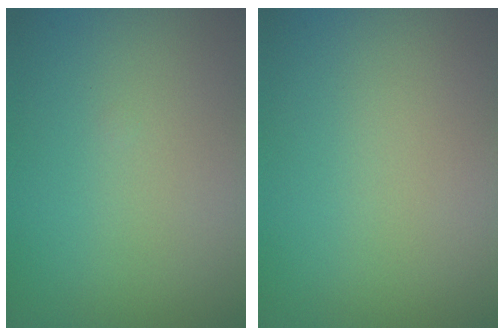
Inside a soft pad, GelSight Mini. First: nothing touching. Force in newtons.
{"total": 0.0}